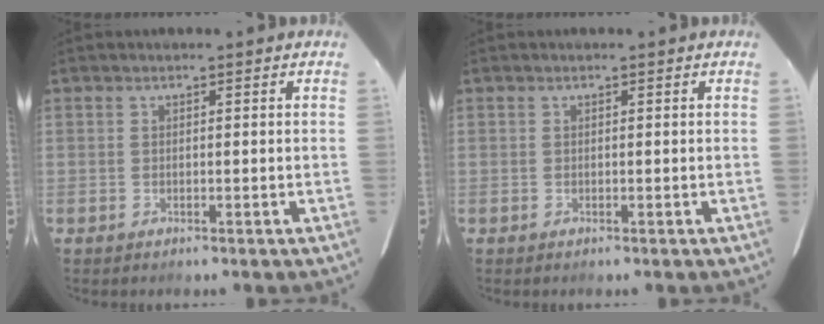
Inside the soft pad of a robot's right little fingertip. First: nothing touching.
{"total": 0.0}